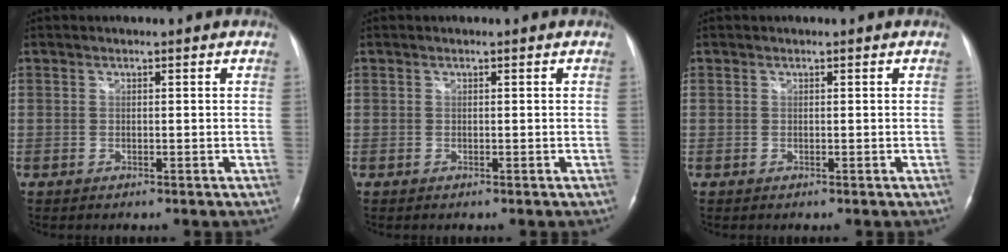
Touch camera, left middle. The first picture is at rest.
{"total": 0.0}
{"total": 0.0}